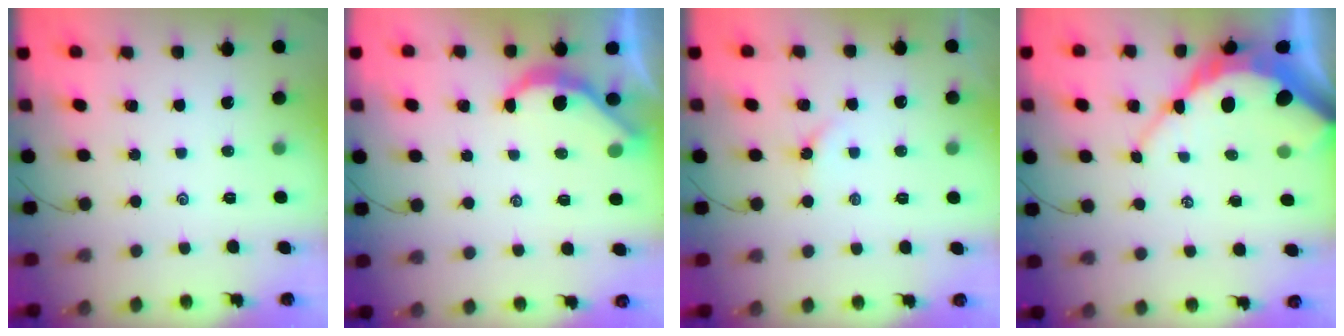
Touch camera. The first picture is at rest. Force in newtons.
{"total": 4.7, "press": 4.7, "slide": 0.4}
{"total": 2.8, "press": 2.8, "slide": 0.4}
{"total": 12.5, "press": 12.5, "slide": 1.1}